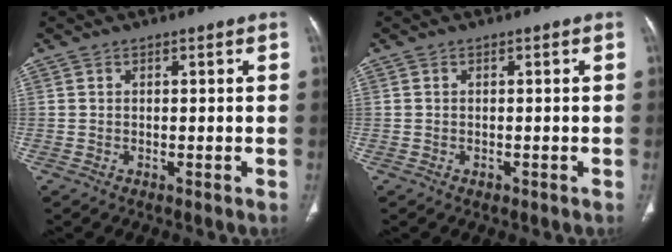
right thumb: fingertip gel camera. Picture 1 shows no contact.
{"total": 0.6, "force": [-0.2, 0.5, 0.3], "torque": [-0.005, 0.000, -0.002]}